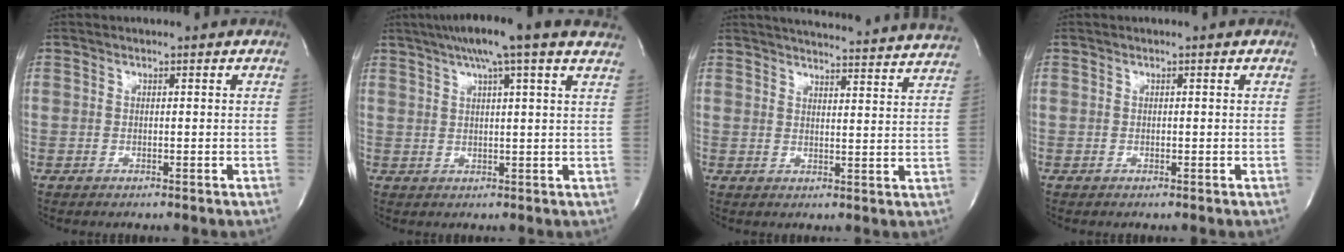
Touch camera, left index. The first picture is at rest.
{"total": 12.3, "force": [9.1, 0.1, 8.4], "torque": [-0.139, 0.034, 0.112]}
{"total": 23.2, "force": [22.3, 0.7, 6.4], "torque": [-0.090, -0.046, 0.263]}
{"total": 0.0}